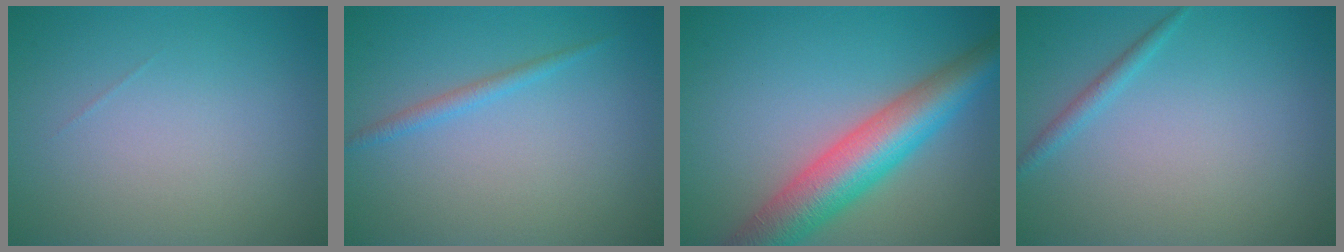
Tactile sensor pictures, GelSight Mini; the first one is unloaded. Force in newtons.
{"total": 1.2, "press": 1.2, "slide": 0.1}
{"total": 8.0, "press": 8.0, "slide": 0.3}
{"total": 1.1, "press": 1.1, "slide": 0.1}